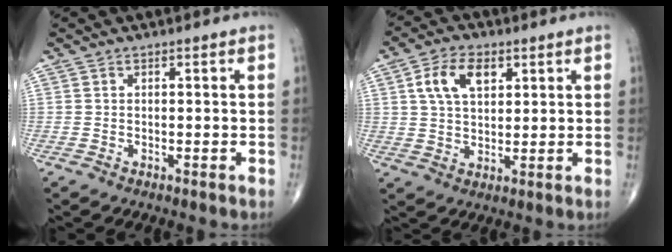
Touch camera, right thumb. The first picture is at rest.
{"total": 8.5, "force": [3.2, 5.0, 6.1], "torque": [-0.102, -0.005, 0.057]}